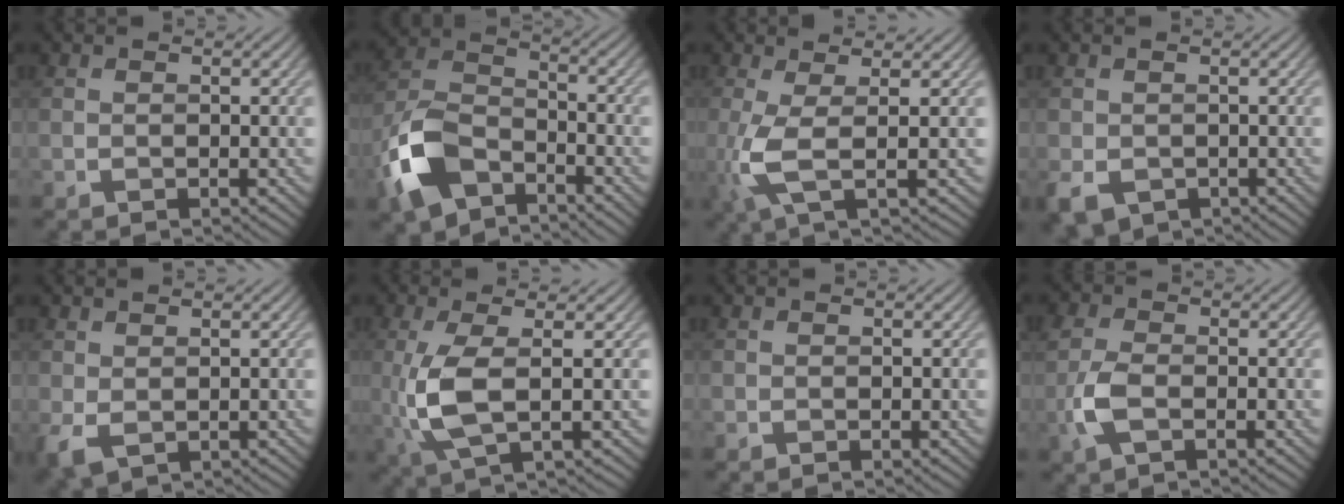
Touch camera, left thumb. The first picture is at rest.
{"total": 11.0, "force": [-6.2, 5.9, 6.8], "torque": [-0.163, -0.005, -0.142]}
{"total": 4.9, "force": [0.2, 1.1, 4.7], "torque": [-0.111, 0.000, -0.002]}
{"total": 3.7, "force": [-1.7, 2.8, 1.8], "torque": [-0.041, -0.014, -0.031]}
{"total": 2.9, "force": [-0.2, 1.8, 2.2], "torque": [-0.062, -0.006, -0.004]}
{"total": 6.6, "force": [0.3, 1.9, 6.3], "torque": [-0.148, 0.003, 0.005]}
{"total": 0.0}
{"total": 4.2, "force": [-1.2, 2.1, 3.4], "torque": [-0.091, 0.004, -0.034]}